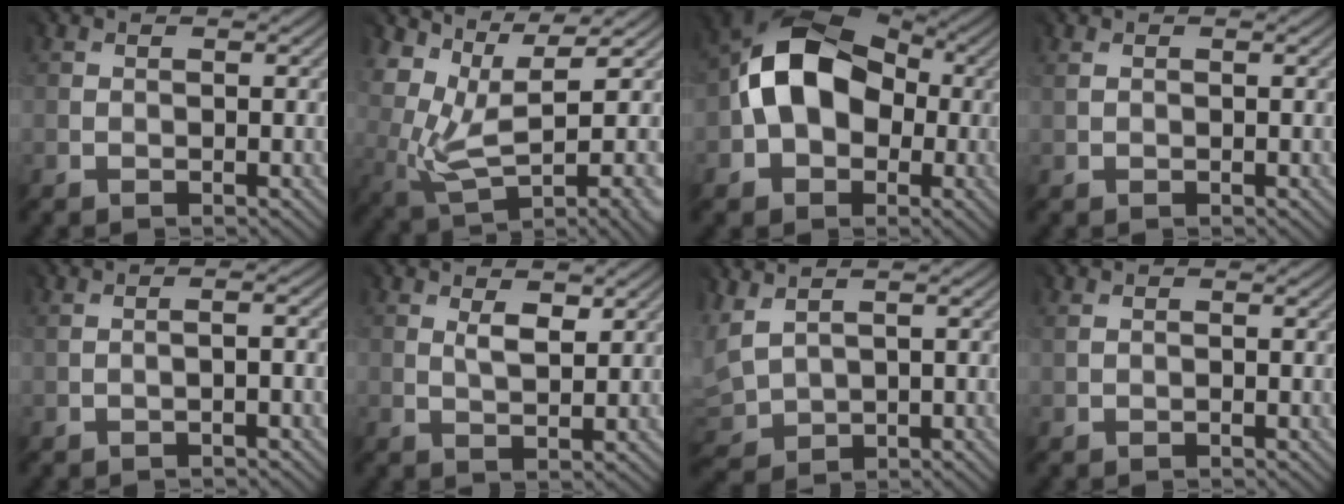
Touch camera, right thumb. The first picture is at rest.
{"total": 6.7, "force": [2.8, 2.5, 5.6], "torque": [-0.117, -0.006, 0.063]}
{"total": 11.5, "force": [0.3, 8.7, 7.5], "torque": [-0.120, 0.014, -0.005]}
{"total": 1.2, "force": [0.6, 0.7, 0.8], "torque": [-0.012, 0.001, 0.014]}
{"total": 0.9, "force": [-0.6, -0.6, 0.1], "torque": [0.007, 0.003, -0.010]}
{"total": 2.0, "force": [1.8, 0.5, 0.8], "torque": [-0.022, -0.004, 0.037]}
{"total": 5.1, "force": [2.1, 4.0, 2.4], "torque": [-0.114, -0.003, 0.046]}
{"total": 1.0, "force": [0.1, 0.6, 0.9], "torque": [-0.012, 0.001, 0.006]}